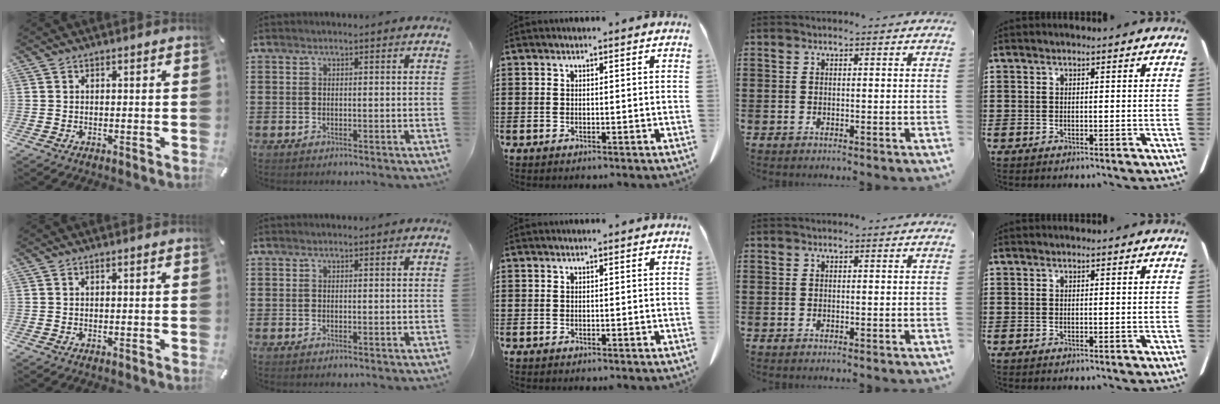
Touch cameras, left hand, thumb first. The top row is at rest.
{}